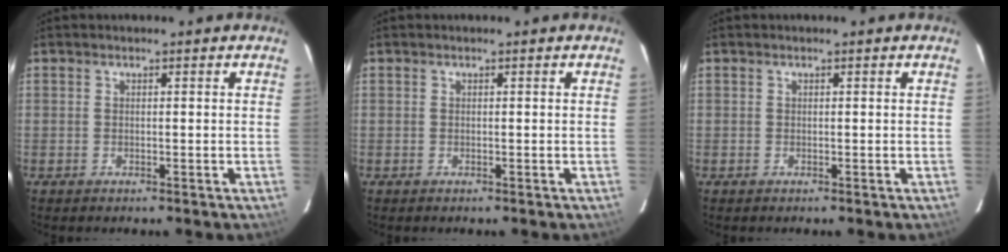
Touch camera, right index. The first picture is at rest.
{"total": 0.0}
{"total": 0.0}